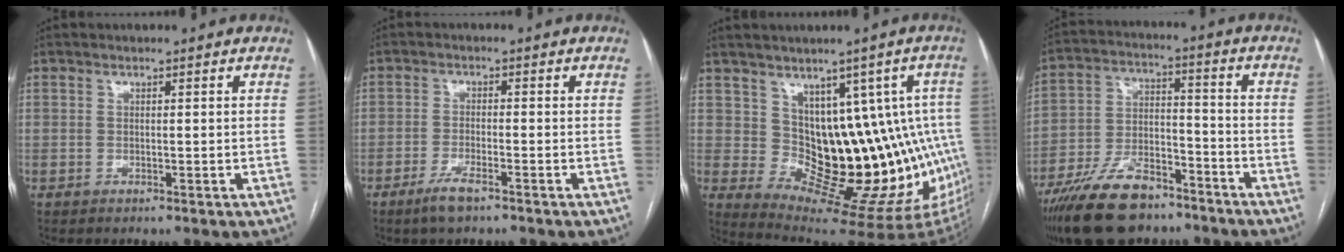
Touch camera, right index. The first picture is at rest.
{"total": 3.8, "force": [-2.7, 0.6, 2.7], "torque": [-0.059, -0.004, -0.050]}
{"total": 16.0, "force": [1.7, 7.8, 13.8], "torque": [-0.147, 0.016, 0.045]}
{"total": 15.4, "force": [-11.4, 6.4, 8.1], "torque": [-0.154, 0.004, -0.200]}